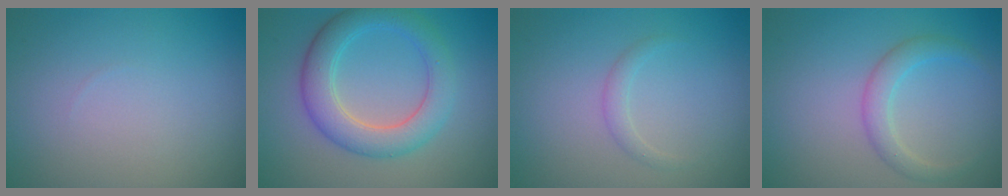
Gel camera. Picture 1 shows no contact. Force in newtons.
{"total": 5.2, "press": 5.2, "slide": 0.1}
{"total": 1.1, "press": 1.1, "slide": 0.1}
{"total": 2.2, "press": 2.2, "slide": 0.1}